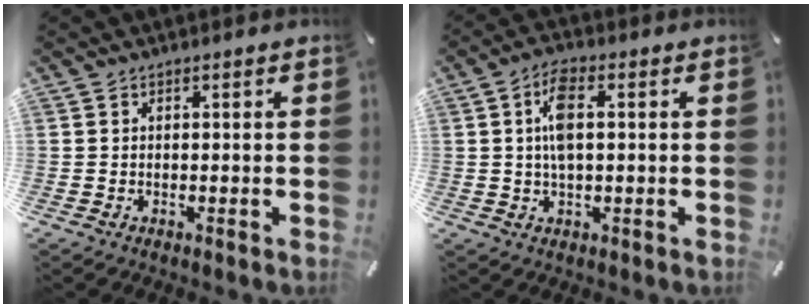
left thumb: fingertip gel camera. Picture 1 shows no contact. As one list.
[{"total": 6.8, "force": [0.8, 2.9, 6.1], "torque": [-0.133, 0.008, 0.010]}]